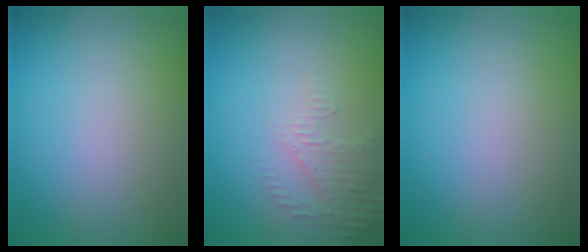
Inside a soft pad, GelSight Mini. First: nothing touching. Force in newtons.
{"total": 2.2, "press": 2.1, "slide": 0.5}
{"total": 0.0}